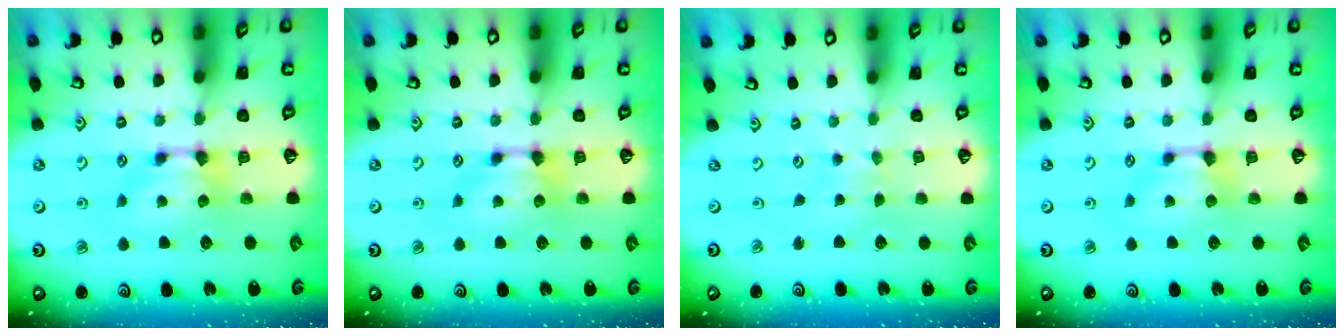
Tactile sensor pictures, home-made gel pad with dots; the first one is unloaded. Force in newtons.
{"total": 0.0}
{"total": 3.6, "press": 3.6, "slide": 0.1}
{"total": 0.0}